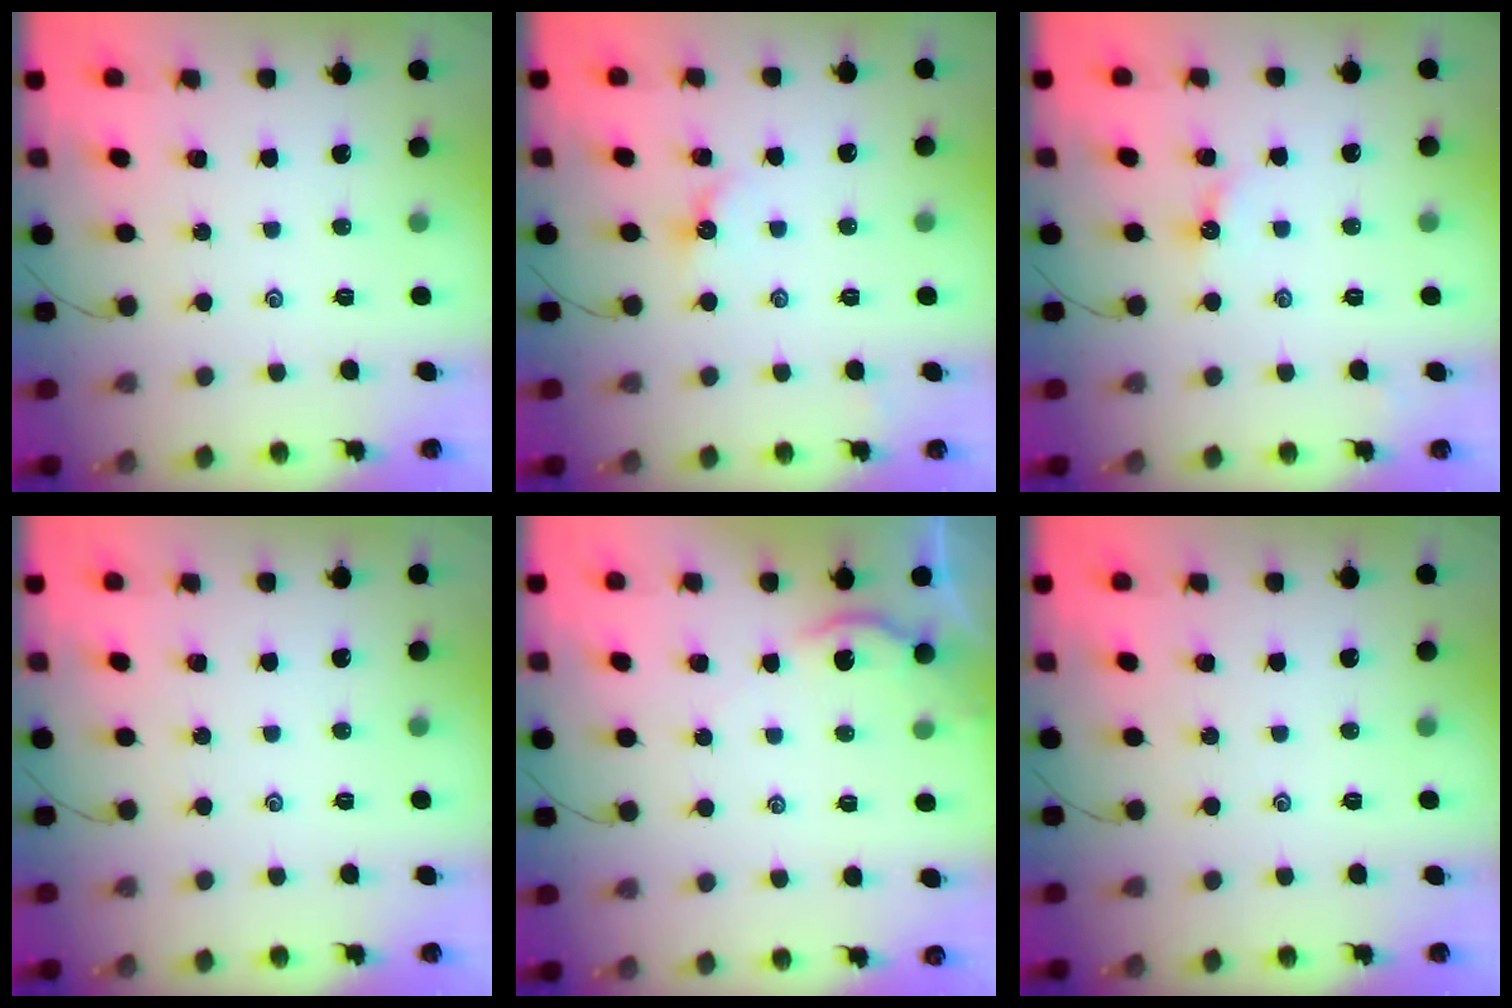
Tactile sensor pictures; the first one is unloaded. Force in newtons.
{"total": 4.6, "press": 4.5, "slide": 0.8}
{"total": 3.5, "press": 3.5, "slide": 0.4}
{"total": 0.0}
{"total": 2.3, "press": 2.2, "slide": 0.4}
{"total": 0.0}